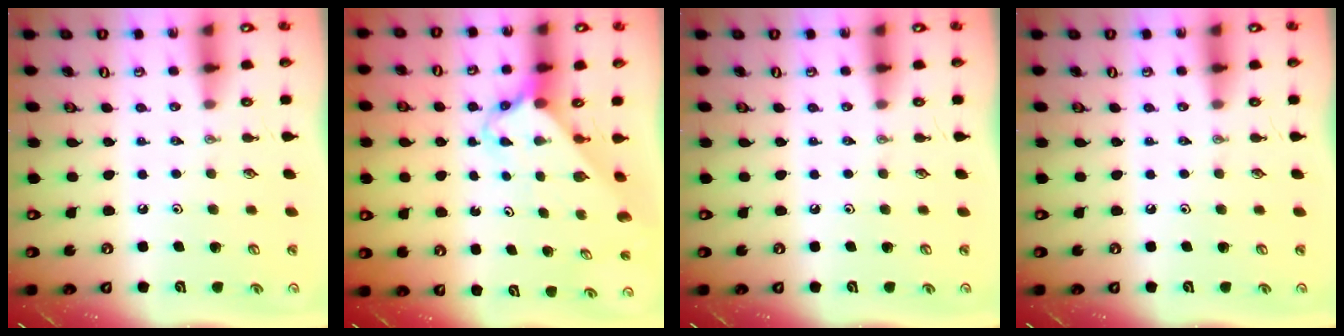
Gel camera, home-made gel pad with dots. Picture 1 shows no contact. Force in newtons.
{"total": 2.3, "press": 2.3, "slide": 0.2}
{"total": 0.0}
{"total": 0.0}